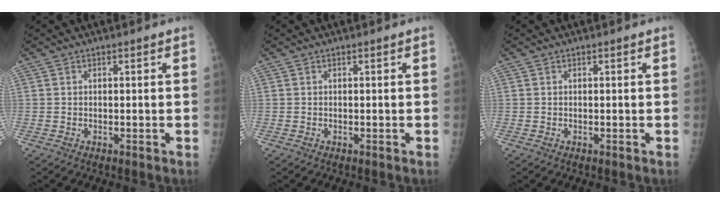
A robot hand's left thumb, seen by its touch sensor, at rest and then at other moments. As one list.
[{"total": 0.0}, {"total": 0.0}]